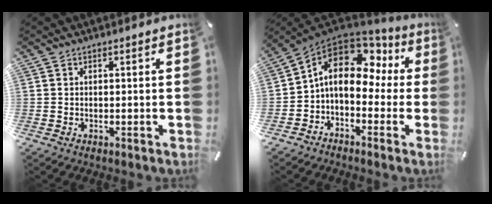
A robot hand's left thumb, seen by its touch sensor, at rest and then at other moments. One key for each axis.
{"total": 12.8, "fx": 3.0, "fy": 8.9, "fz": 8.7, "tx": -0.148, "ty": -0.009, "tz": 0.051}